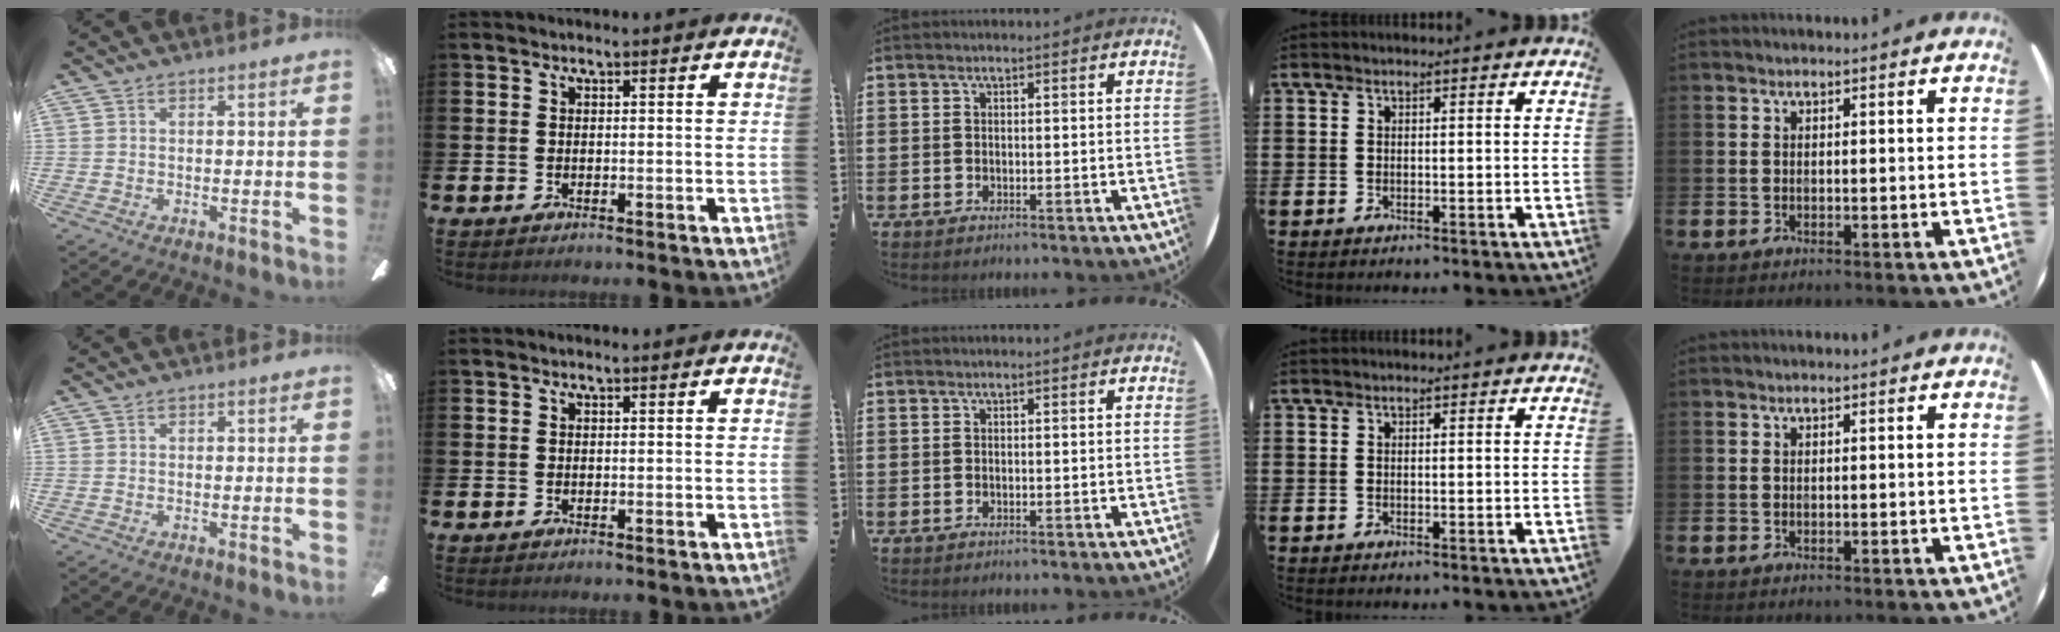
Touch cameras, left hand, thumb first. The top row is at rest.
{}